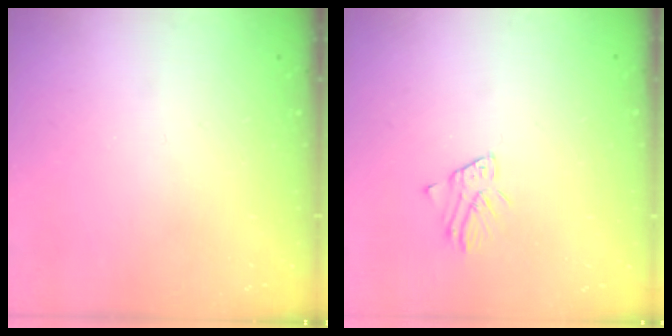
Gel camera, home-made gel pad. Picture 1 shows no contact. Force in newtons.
{"total": 3.2, "press": 3.2, "slide": 0.3}